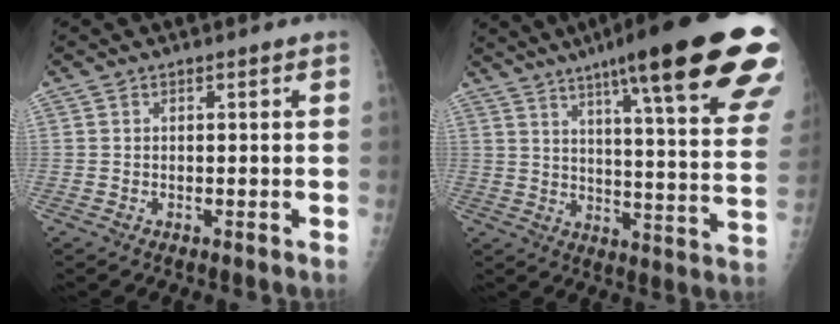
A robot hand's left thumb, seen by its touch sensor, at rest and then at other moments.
{"total": 30.1, "force": [18.7, 4.1, 23.2], "torque": [-0.259, -0.056, 0.252]}